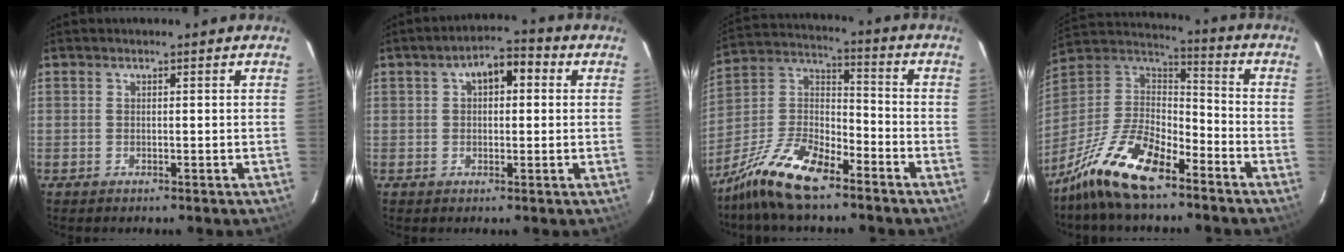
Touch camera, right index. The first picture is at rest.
{"total": 6.2, "force": [1.6, 3.6, 4.9], "torque": [-0.080, 0.028, 0.027]}
{"total": 14.9, "force": [-10.5, 5.2, 9.2], "torque": [-0.201, 0.010, -0.201]}
{"total": 18.4, "force": [-12.9, 6.6, 11.4], "torque": [-0.245, -0.003, -0.243]}